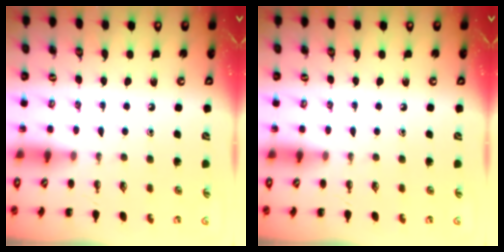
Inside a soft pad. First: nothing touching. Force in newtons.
{"total": 0.0}